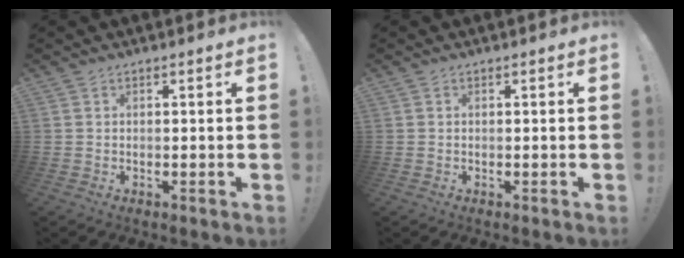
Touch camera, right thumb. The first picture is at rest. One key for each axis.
{"total": 0.0}